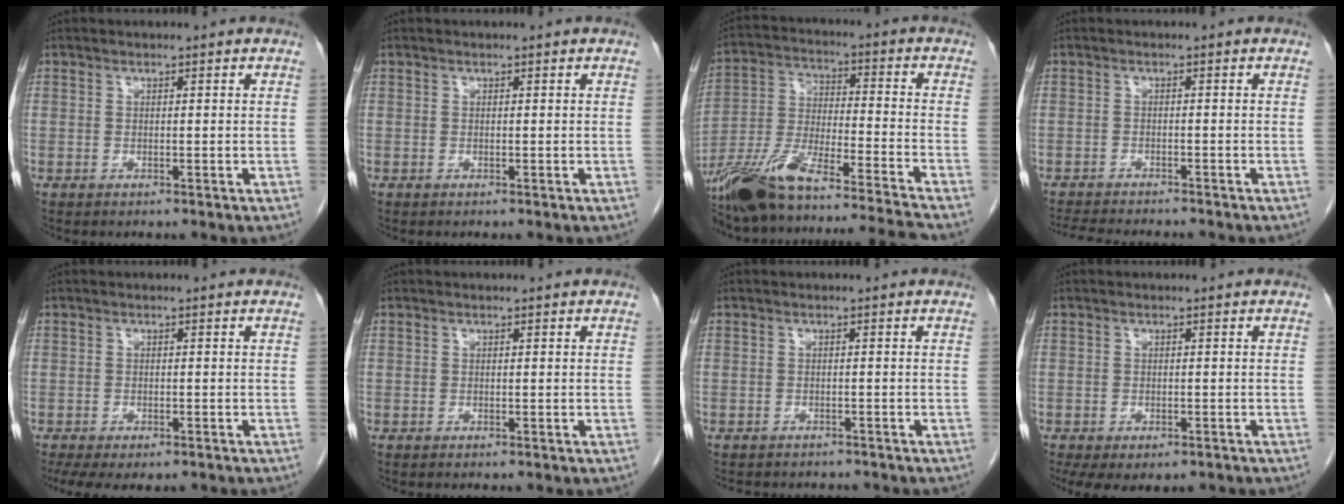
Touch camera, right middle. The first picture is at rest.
{"total": 0.0}
{"total": 21.4, "force": [-18.2, -0.9, 11.4], "torque": [-0.210, -0.023, -0.315]}
{"total": 9.0, "force": [-8.2, 1.2, 3.4], "torque": [-0.055, -0.015, -0.118]}
{"total": 7.8, "force": [-5.9, 3.1, 4.1], "torque": [-0.070, -0.009, -0.084]}
{"total": 0.0}
{"total": 6.6, "force": [-6.0, 2.2, 1.8], "torque": [-0.029, 0.000, -0.071]}
{"total": 7.7, "force": [-5.3, 3.9, 4.0], "torque": [-0.070, -0.007, -0.070]}